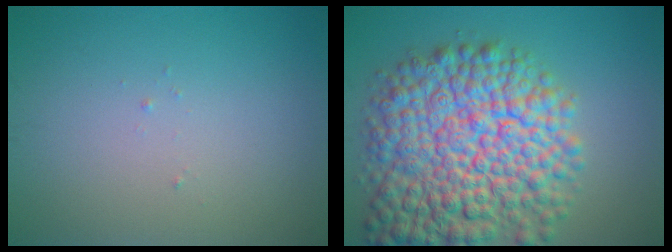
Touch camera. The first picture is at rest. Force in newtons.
{"total": 13.0, "press": 13.0, "slide": 0.5}